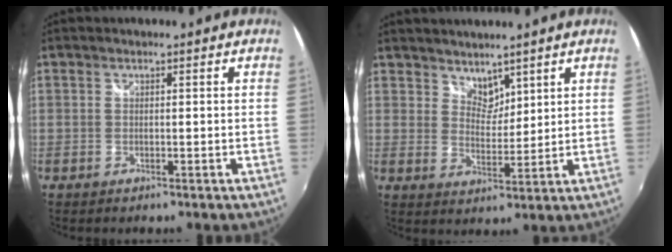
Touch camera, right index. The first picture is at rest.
{"total": 4.3, "force": [3.6, 2.2, 0.9], "torque": [-0.004, 0.001, 0.066]}